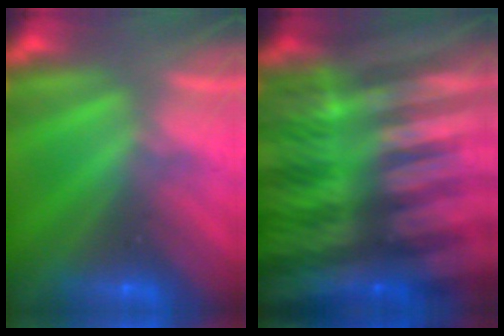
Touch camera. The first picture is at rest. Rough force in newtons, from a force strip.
{"total": 9.0}